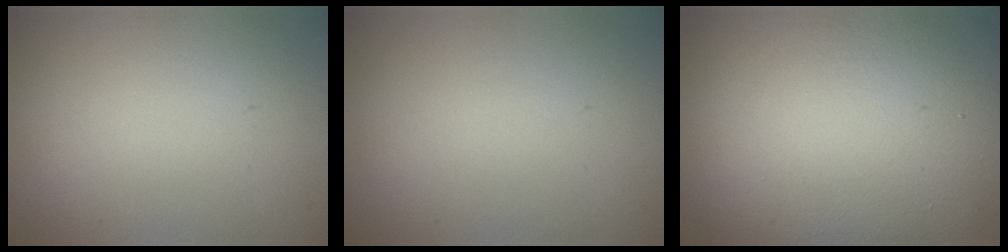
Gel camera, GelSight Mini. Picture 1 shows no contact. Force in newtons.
{"total": 0.0}
{"total": 17.9, "press": 17.9, "slide": 1.1}